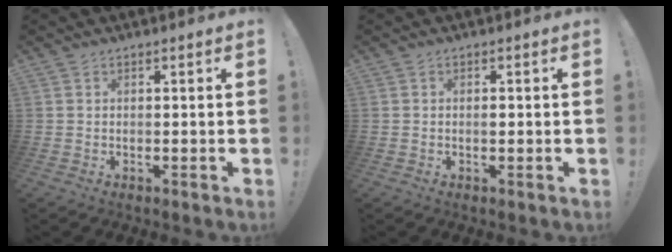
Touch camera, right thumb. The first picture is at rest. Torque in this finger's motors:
{"motor_torque": [0.13, 0.14, 0.12, -0.14, 0.00]}